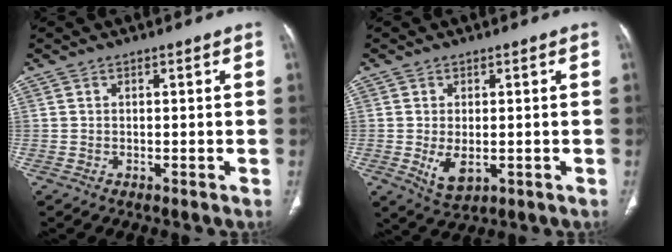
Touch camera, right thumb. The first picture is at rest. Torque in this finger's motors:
{"motor_torque": [-0.05, 0.16, 0.53, 0.48, 0.21]}